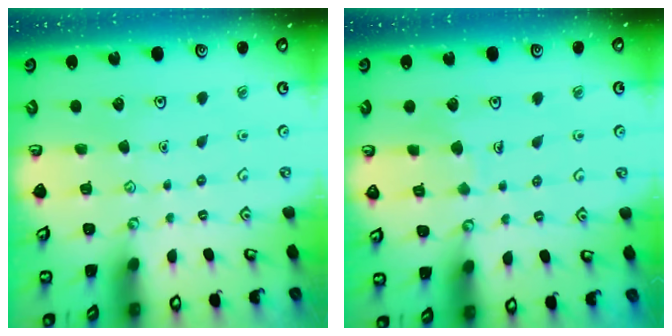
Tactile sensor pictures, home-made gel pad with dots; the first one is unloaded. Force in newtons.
{"total": 4.9, "press": 4.9, "slide": 0.2}